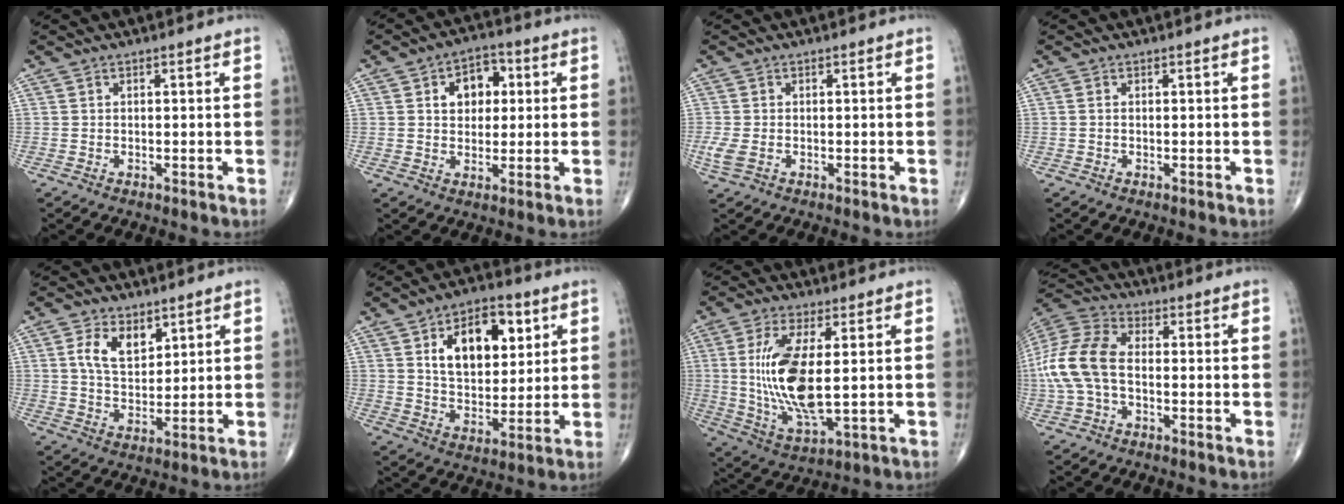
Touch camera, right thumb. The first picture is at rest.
{"total": 7.9, "force": [1.9, 5.7, 5.1], "torque": [-0.041, 0.008, 0.024]}
{"total": 2.9, "force": [-0.6, 1.8, 2.1], "torque": [-0.063, -0.002, -0.012]}
{"total": 0.0}
{"total": 7.8, "force": [3.5, 4.6, 5.2], "torque": [-0.077, -0.020, 0.068]}
{"total": 15.2, "force": [5.4, 9.0, 11.0], "torque": [-0.129, -0.017, 0.094]}
{"total": 14.9, "force": [1.4, 5.3, 13.8], "torque": [-0.289, -0.023, 0.037]}
{"total": 13.6, "force": [-1.3, 8.2, 10.8], "torque": [-0.243, 0.033, -0.028]}